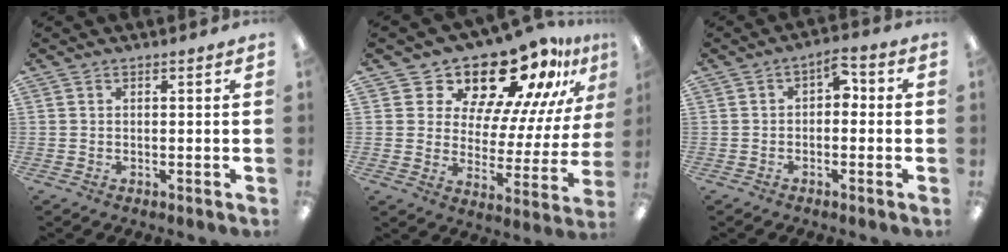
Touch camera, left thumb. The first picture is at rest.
{"total": 18.3, "force": [15.5, 6.6, 7.3], "torque": [-0.126, -0.125, 0.260]}
{"total": 4.1, "force": [0.3, 2.8, 2.9], "torque": [-0.041, 0.005, -0.002]}